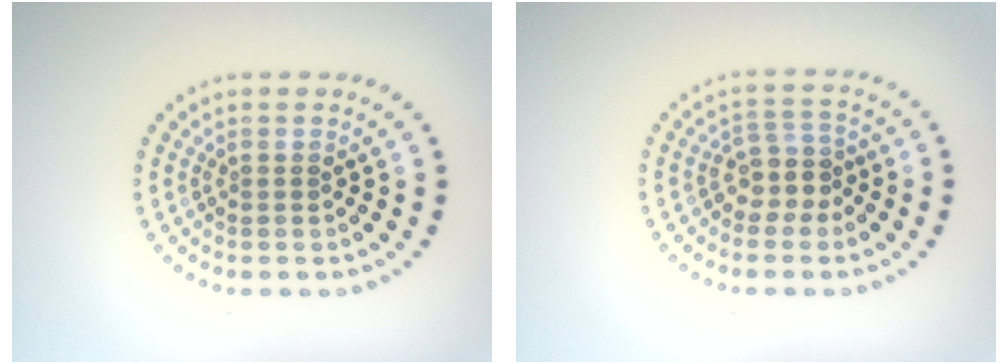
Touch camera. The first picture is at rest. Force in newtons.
{"total": 2.8, "press": 2.2, "slide": 1.6}